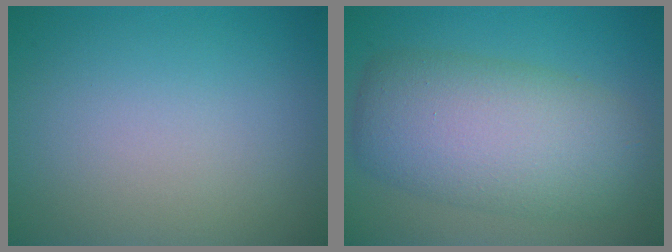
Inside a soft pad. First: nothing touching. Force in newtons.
{"total": 8.9, "press": 8.9, "slide": 0.1}